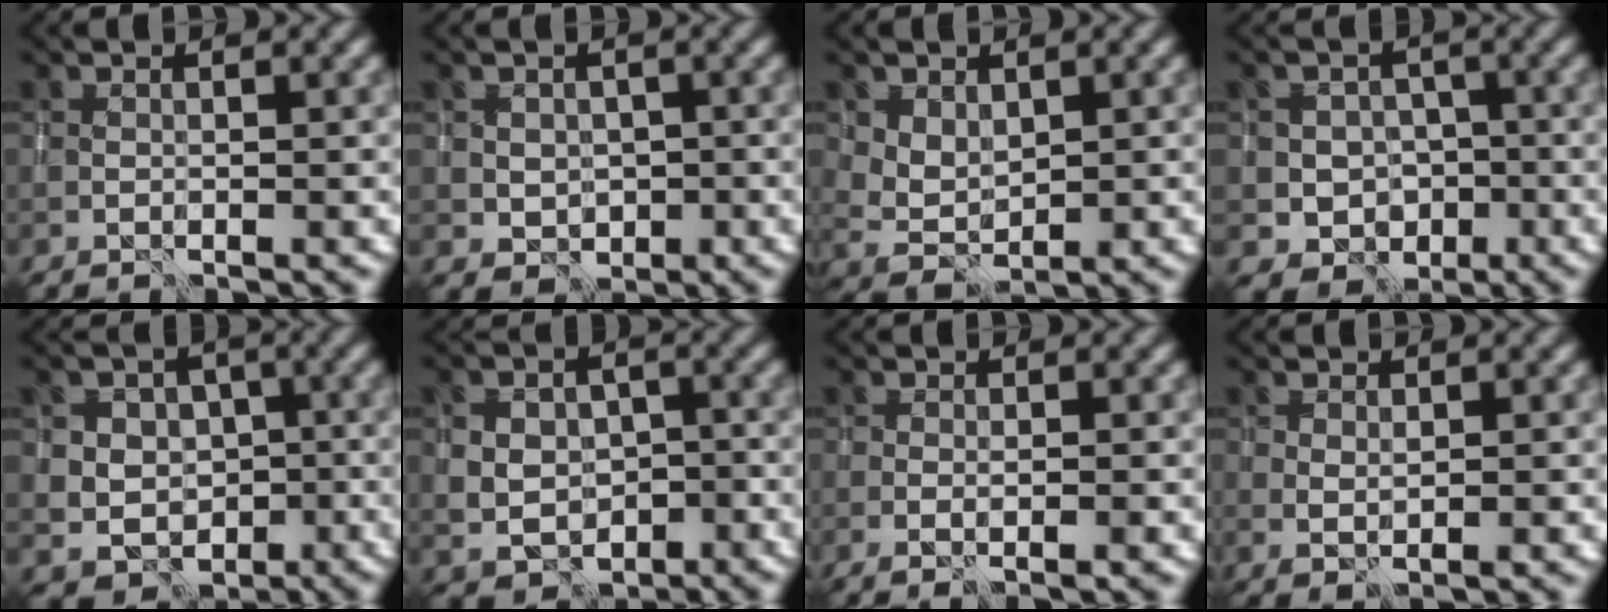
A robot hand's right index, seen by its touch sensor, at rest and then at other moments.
{"total": 2.2, "force": [-0.2, 1.9, 1.0], "torque": [-0.013, -0.001, -0.001]}
{"total": 2.3, "force": [1.0, 1.7, 1.2], "torque": [-0.023, -0.002, 0.023]}
{"total": 3.8, "force": [-0.9, 3.4, 1.4], "torque": [-0.008, 0.003, -0.019]}
{"total": 6.3, "force": [-0.7, 5.7, 2.7], "torque": [-0.012, 0.021, -0.030]}
{"total": 5.3, "force": [-0.7, 4.2, 3.1], "torque": [-0.037, 0.001, -0.009]}
{"total": 0.8, "force": [-0.2, 0.1, 0.8], "torque": [-0.010, 0.000, -0.005]}
{"total": 1.0, "force": [0.3, 0.5, 0.8], "torque": [-0.010, 0.001, 0.007]}